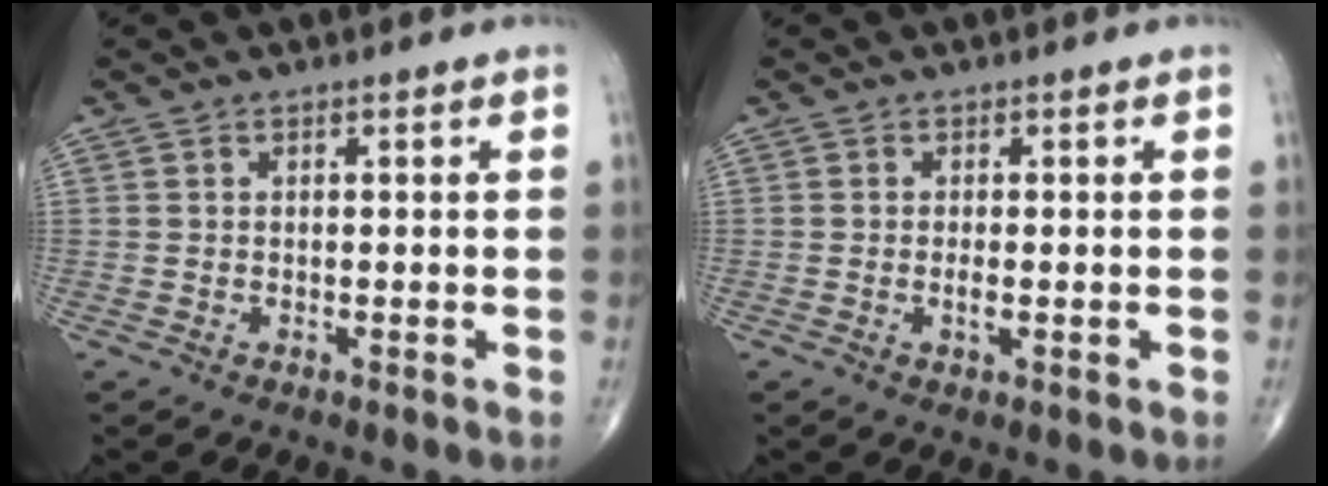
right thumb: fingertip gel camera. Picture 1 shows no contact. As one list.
[{"total": 1.6, "force": [-0.3, 0.5, 1.4], "torque": [-0.028, -0.003, -0.005]}]